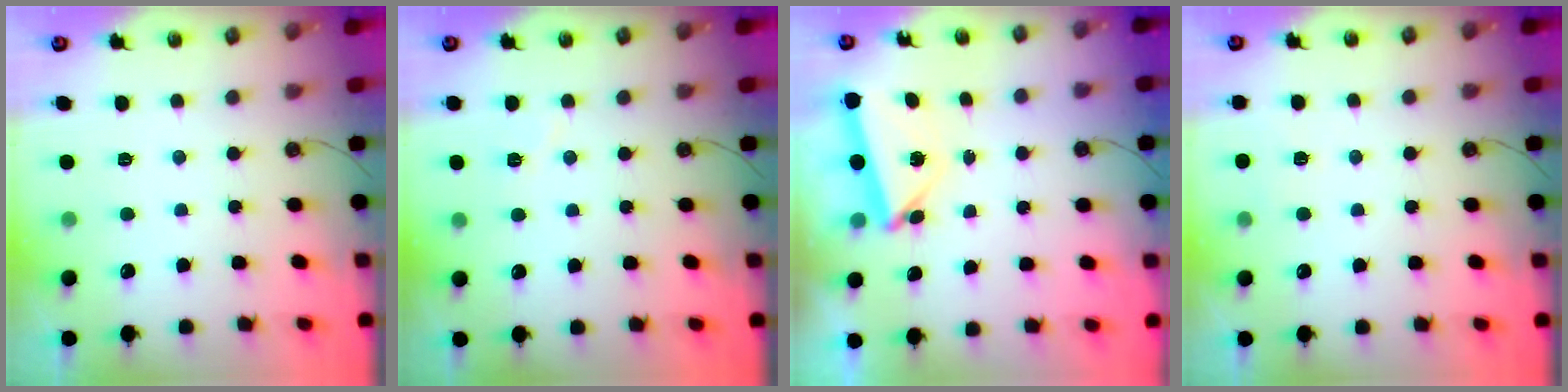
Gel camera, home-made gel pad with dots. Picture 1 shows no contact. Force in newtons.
{"total": 4.5, "press": 3.8, "slide": 2.4}
{"total": 5.6, "press": 5.5, "slide": 0.6}
{"total": 2.8, "press": 2.3, "slide": 1.5}